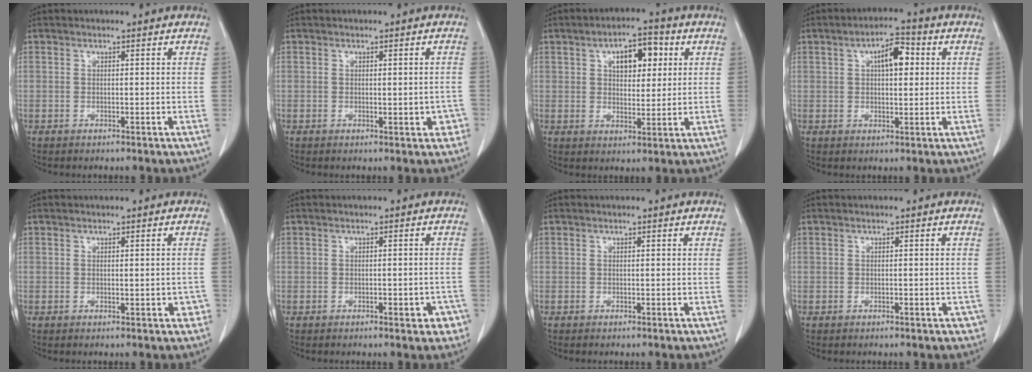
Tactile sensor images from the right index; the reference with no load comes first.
{"total": 2.7, "force": [-0.9, 1.1, 2.3], "torque": [-0.017, 0.005, -0.008]}
{"total": 7.6, "force": [2.7, 3.8, 6.0], "torque": [-0.088, 0.016, 0.043]}
{"total": 5.9, "force": [1.7, 2.3, 5.2], "torque": [-0.083, 0.015, 0.025]}
{"total": 2.2, "force": [-0.8, 0.9, 1.9], "torque": [-0.014, 0.004, -0.006]}
{"total": 3.4, "force": [-1.9, 1.3, 2.5], "torque": [-0.020, 0.003, -0.021]}
{"total": 0.0}
{"total": 1.8, "force": [-1.2, 0.7, 1.3], "torque": [-0.007, 0.001, -0.013]}